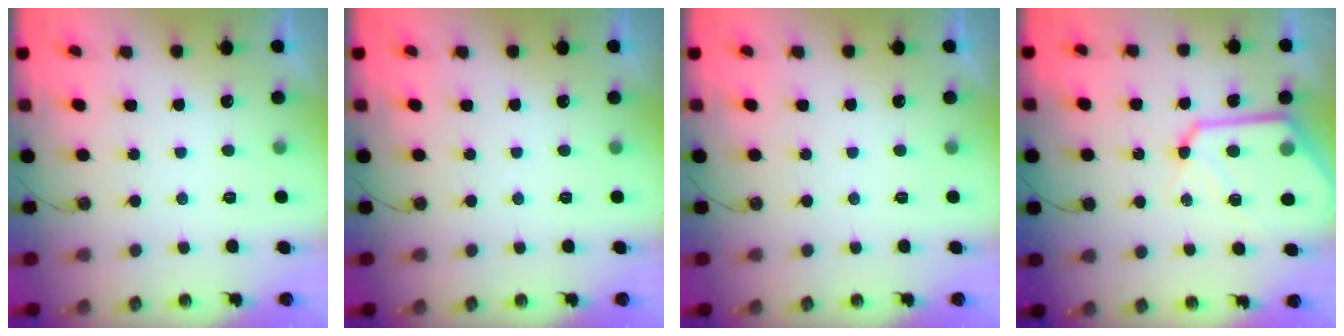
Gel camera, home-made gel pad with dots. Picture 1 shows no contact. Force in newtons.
{"total": 0.0}
{"total": 0.0}
{"total": 13.9, "press": 13.9, "slide": 1.4}